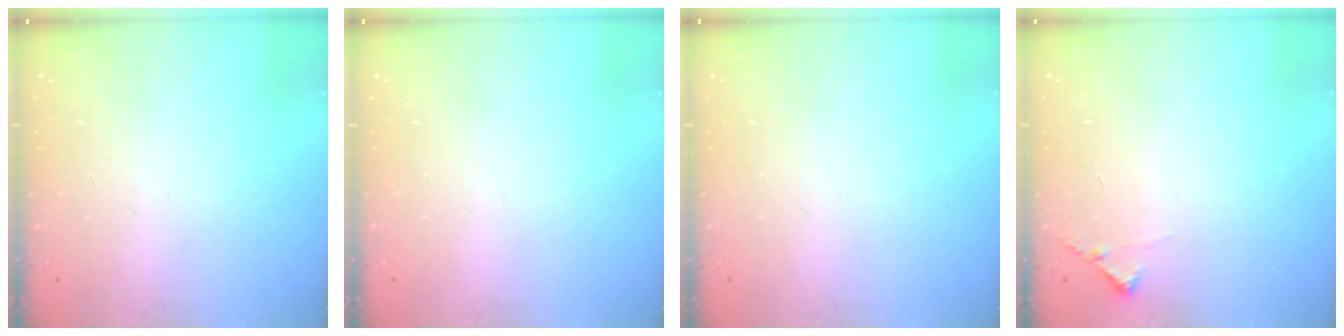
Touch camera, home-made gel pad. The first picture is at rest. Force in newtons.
{"total": 0.0}
{"total": 0.0}
{"total": 5.5, "press": 5.5, "slide": 0.4}